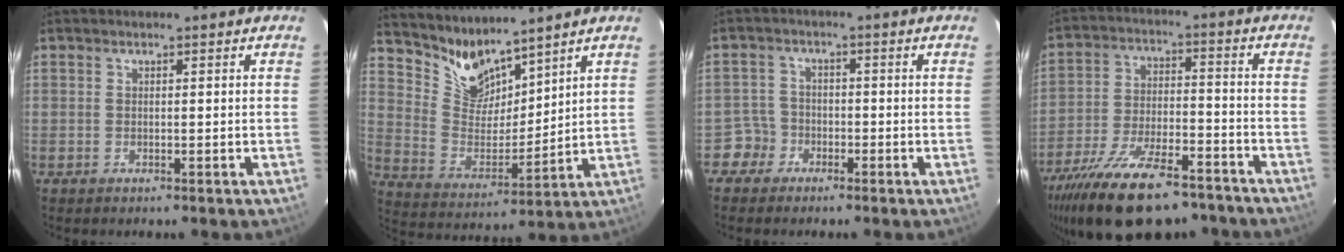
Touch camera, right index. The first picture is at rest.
{"total": 9.5, "force": [8.6, 3.2, 2.6], "torque": [-0.057, -0.012, 0.177]}
{"total": 3.7, "force": [-2.2, 2.9, -0.6], "torque": [0.011, 0.018, -0.044]}
{"total": 22.6, "force": [-17.3, 8.2, 12.2], "torque": [-0.237, -0.030, -0.266]}